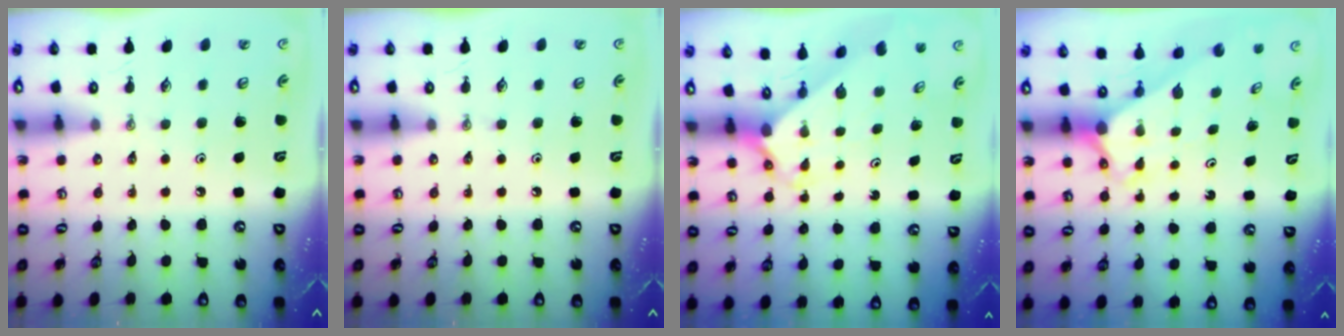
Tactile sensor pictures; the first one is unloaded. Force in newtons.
{"total": 0.0}
{"total": 2.4, "press": 2.4, "slide": 0.3}
{"total": 2.6, "press": 2.6, "slide": 0.1}